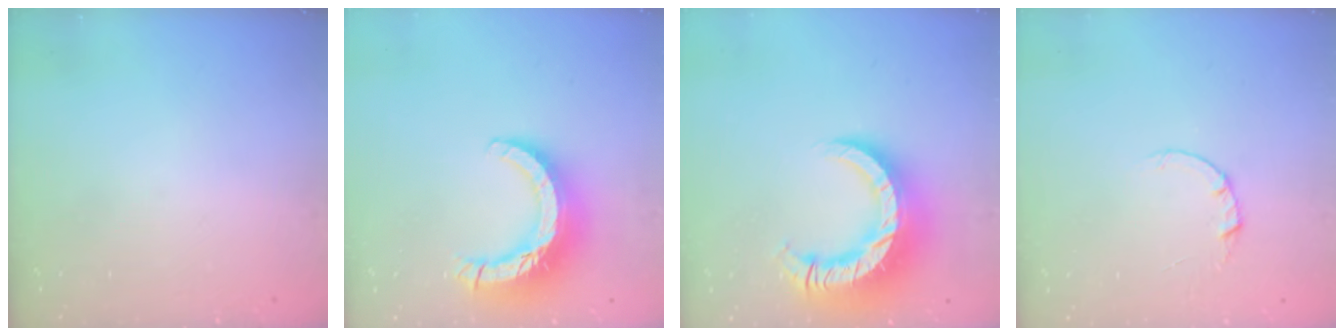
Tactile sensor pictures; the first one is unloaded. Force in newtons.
{"total": 13.9, "press": 13.8, "slide": 1.4}
{"total": 15.7, "press": 15.6, "slide": 1.7}
{"total": 2.0, "press": 2.0, "slide": 0.2}